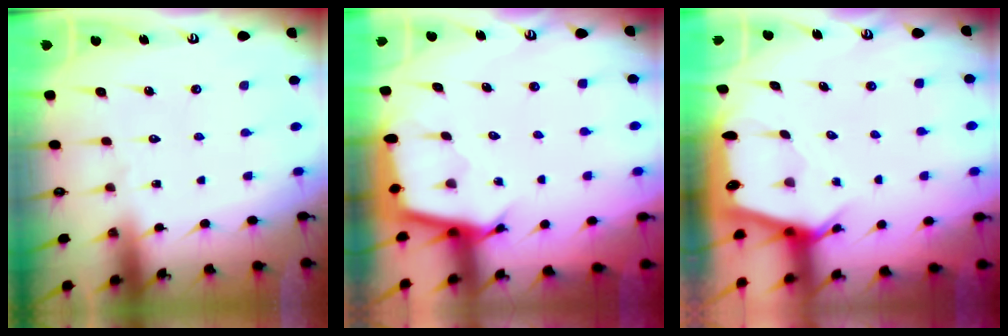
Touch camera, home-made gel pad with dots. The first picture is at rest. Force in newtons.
{"total": 2.6, "press": 2.6, "slide": 0.2}
{"total": 4.0, "press": 4.0, "slide": 0.4}